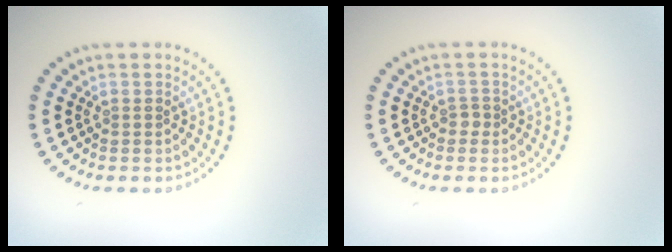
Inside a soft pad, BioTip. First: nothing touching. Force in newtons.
{"total": 0.8, "press": 0.6, "slide": 0.5}